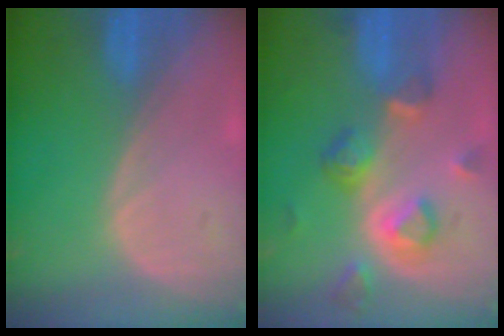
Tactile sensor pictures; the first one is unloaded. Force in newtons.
{"total": 8.1, "press": 7.2, "slide": 3.7}